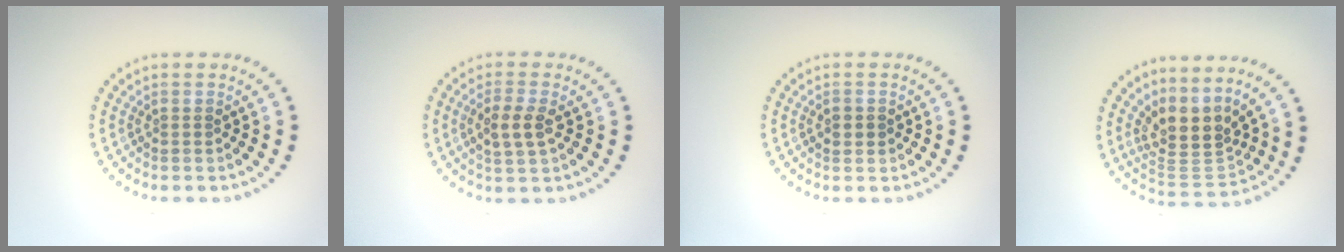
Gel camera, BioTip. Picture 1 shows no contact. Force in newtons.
{"total": 2.6, "press": 2.5, "slide": 0.8}
{"total": 1.4, "press": 1.4, "slide": 0.3}
{"total": 4.0, "press": 3.0, "slide": 2.7}